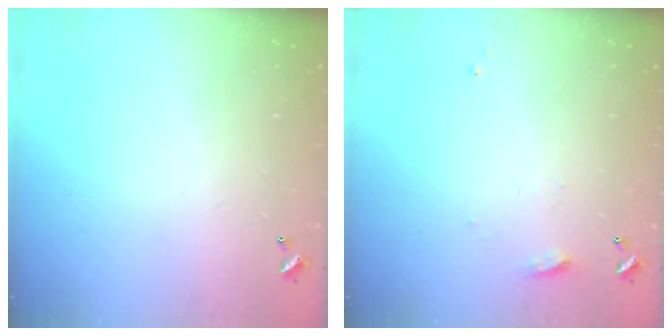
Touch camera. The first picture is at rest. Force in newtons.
{"total": 7.2, "press": 7.2, "slide": 0.7}